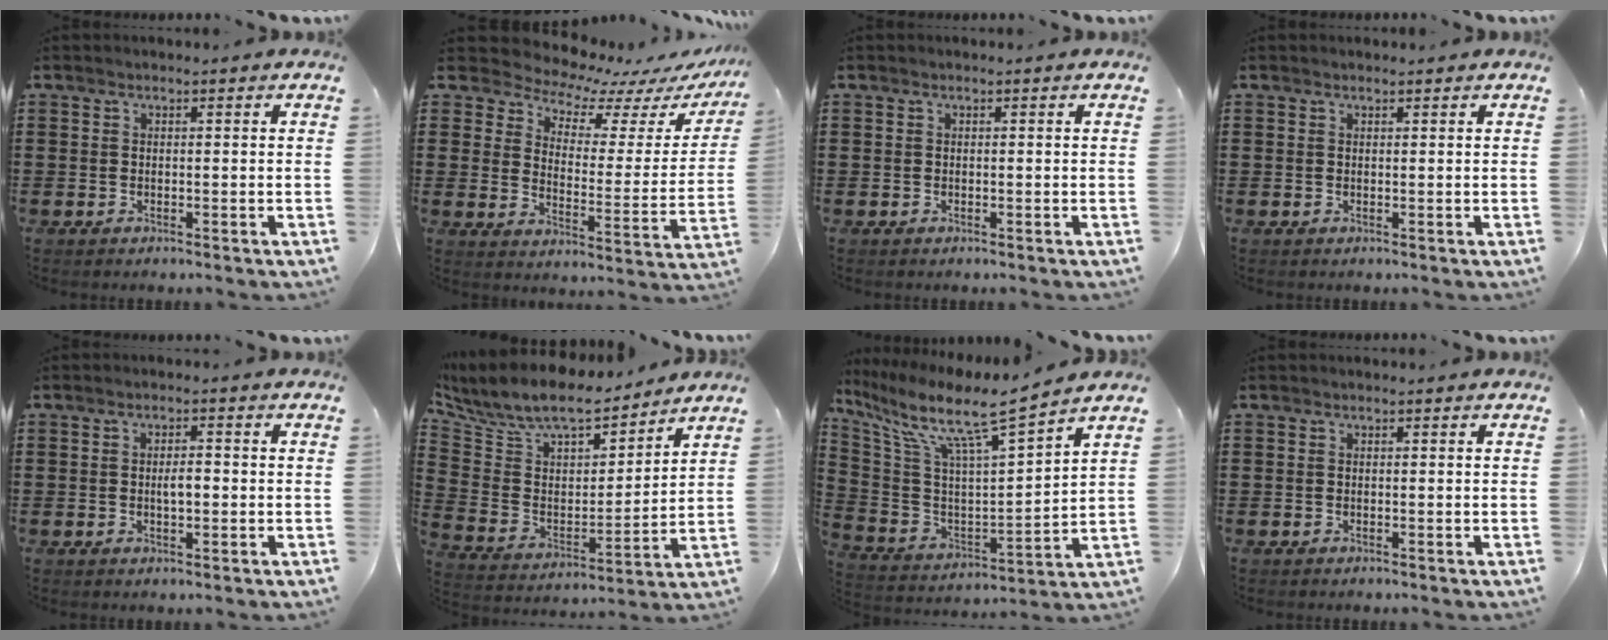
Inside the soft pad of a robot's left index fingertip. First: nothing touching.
{"total": 5.4, "force": [5.0, 1.8, 0.6], "torque": [-0.030, -0.049, 0.079]}
{"total": 0.0}
{"total": 0.0}
{"total": 2.4, "force": [-0.2, 0.9, 2.3], "torque": [-0.043, 0.001, -0.005]}
{"total": 9.0, "force": [7.9, 2.9, 3.2], "torque": [-0.102, -0.048, 0.136]}
{"total": 10.3, "force": [7.8, 0.6, 6.6], "torque": [-0.151, -0.060, 0.120]}
{"total": 0.0}